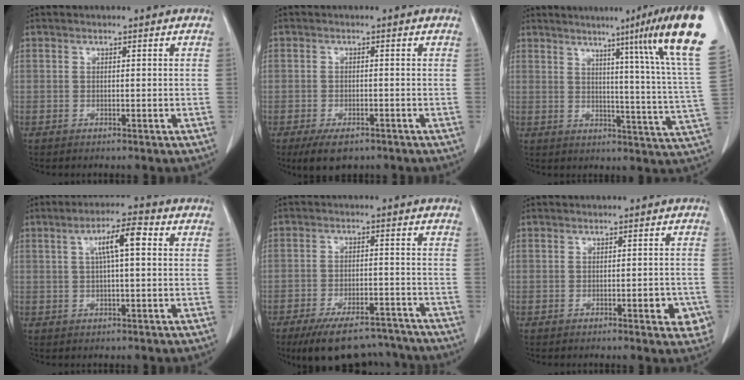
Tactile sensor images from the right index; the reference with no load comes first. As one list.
[{"total": 4.8, "force": [-3.2, 2.6, 2.5], "torque": [-0.045, -0.005, -0.046]}, {"total": 18.3, "force": [10.7, -2.9, 14.6], "torque": [-0.184, -0.050, 0.109]}, {"total": 6.0, "force": [1.5, 0.9, 5.8], "torque": [-0.103, 0.016, 0.023]}, {"total": 13.4, "force": [-11.6, 4.4, 4.9], "torque": [-0.073, 0.010, -0.166]}, {"total": 3.9, "force": [-1.6, 1.3, 3.4], "torque": [-0.034, 0.000, -0.017]}]